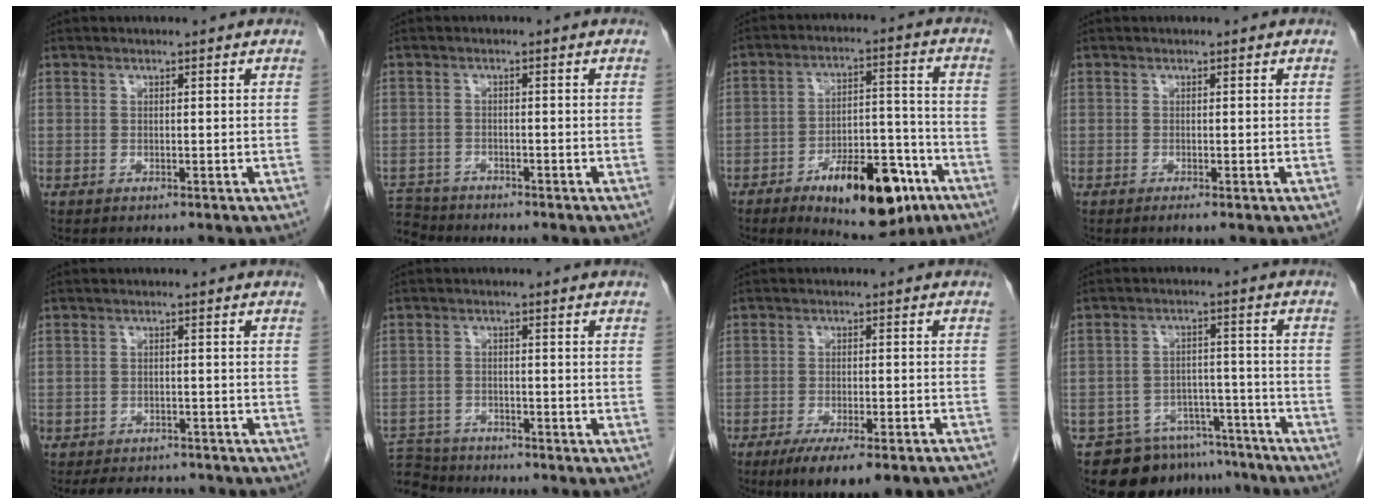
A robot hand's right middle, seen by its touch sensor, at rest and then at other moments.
{"total": 5.3, "force": [-5.0, 1.6, -0.2], "torque": [-0.001, -0.004, -0.094]}
{"total": 15.4, "force": [-8.4, 5.9, 11.5], "torque": [-0.158, 0.012, -0.119]}
{"total": 0.8, "force": [-0.5, -0.1, 0.6], "torque": [-0.011, -0.002, -0.008]}
{"total": 7.7, "force": [-6.8, 2.8, 2.3], "torque": [-0.033, 0.002, -0.086]}
{"total": 7.9, "force": [-7.6, 2.1, 0.6], "torque": [-0.018, 0.002, -0.132]}
{"total": 13.4, "force": [-10.6, 2.2, 7.9], "torque": [-0.086, -0.014, -0.149]}
{"total": 12.1, "force": [-10.1, 6.2, 2.5], "torque": [-0.027, 0.021, -0.138]}